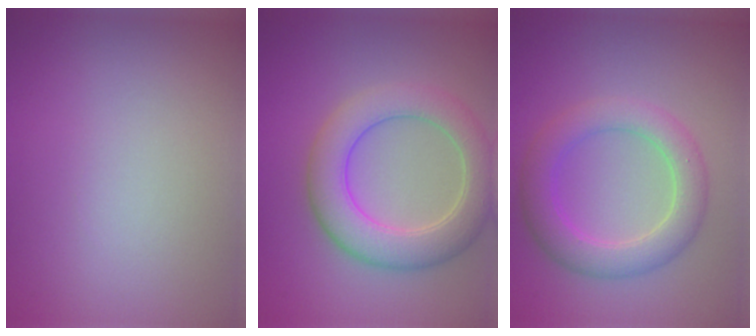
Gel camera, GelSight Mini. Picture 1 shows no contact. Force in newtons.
{"total": 6.0, "press": 6.0, "slide": 0.3}
{"total": 4.6, "press": 4.6, "slide": 0.2}